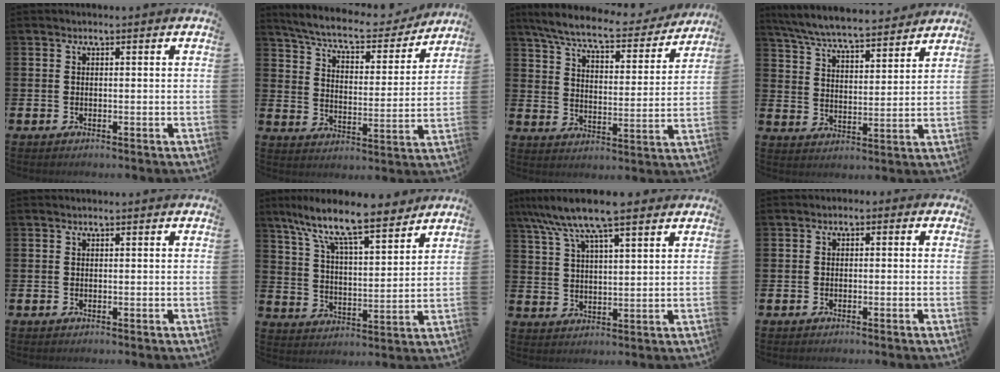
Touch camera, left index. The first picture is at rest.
{"total": 7.3, "force": [6.8, 1.3, 2.5], "torque": [-0.073, -0.048, 0.112]}
{"total": 7.7, "force": [7.0, 0.9, 3.1], "torque": [-0.089, -0.046, 0.118]}
{"total": 7.0, "force": [6.7, 0.7, 2.0], "torque": [-0.067, -0.045, 0.117]}
{"total": 0.0}
{"total": 10.4, "force": [9.0, 1.7, 4.9], "torque": [-0.125, -0.058, 0.153]}
{"total": 10.0, "force": [8.2, 1.6, 5.4], "torque": [-0.121, -0.022, 0.148]}
{"total": 1.2, "force": [-1.0, 0.6, 0.2], "torque": [-0.009, 0.004, -0.023]}